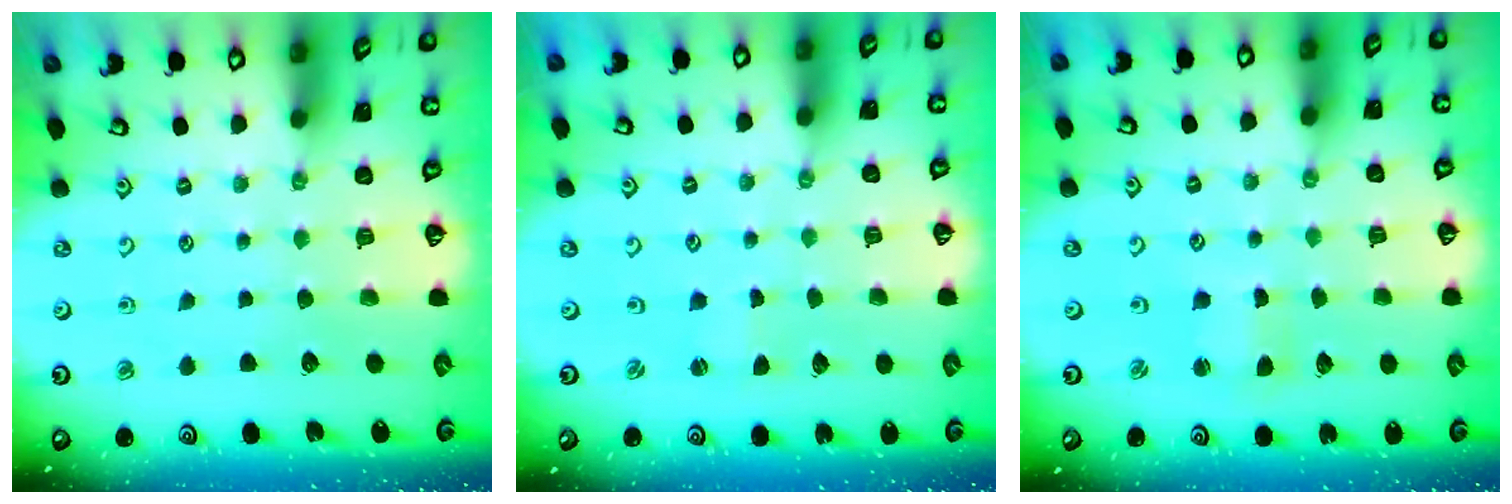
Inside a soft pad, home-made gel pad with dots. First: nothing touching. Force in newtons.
{"total": 0.0}
{"total": 1.4, "press": 1.3, "slide": 0.3}